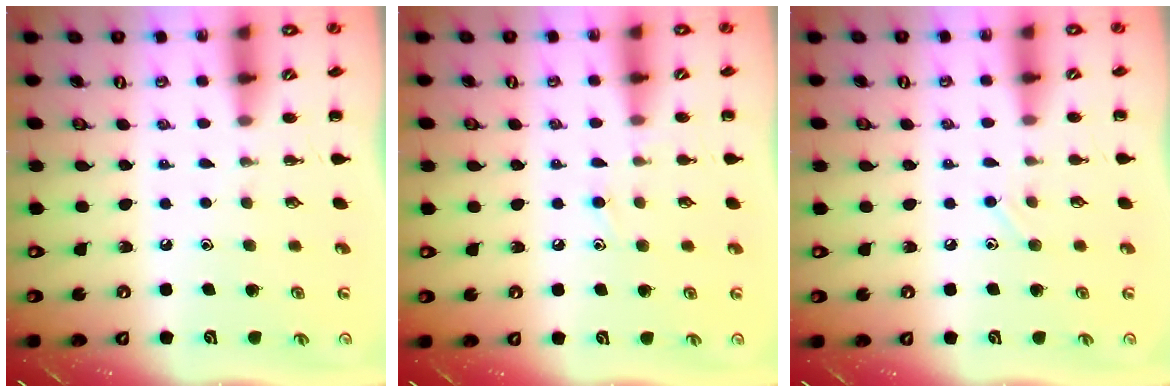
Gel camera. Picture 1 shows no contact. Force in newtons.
{"total": 8.4, "press": 8.0, "slide": 2.3}
{"total": 5.3, "press": 4.9, "slide": 1.9}